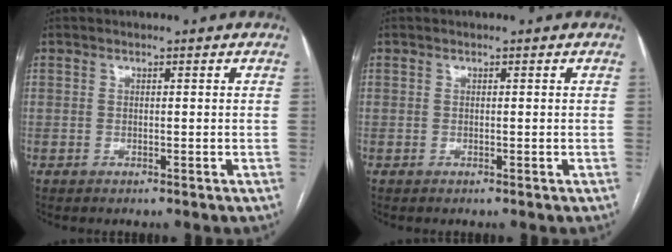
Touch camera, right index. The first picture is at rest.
{"total": 0.0}